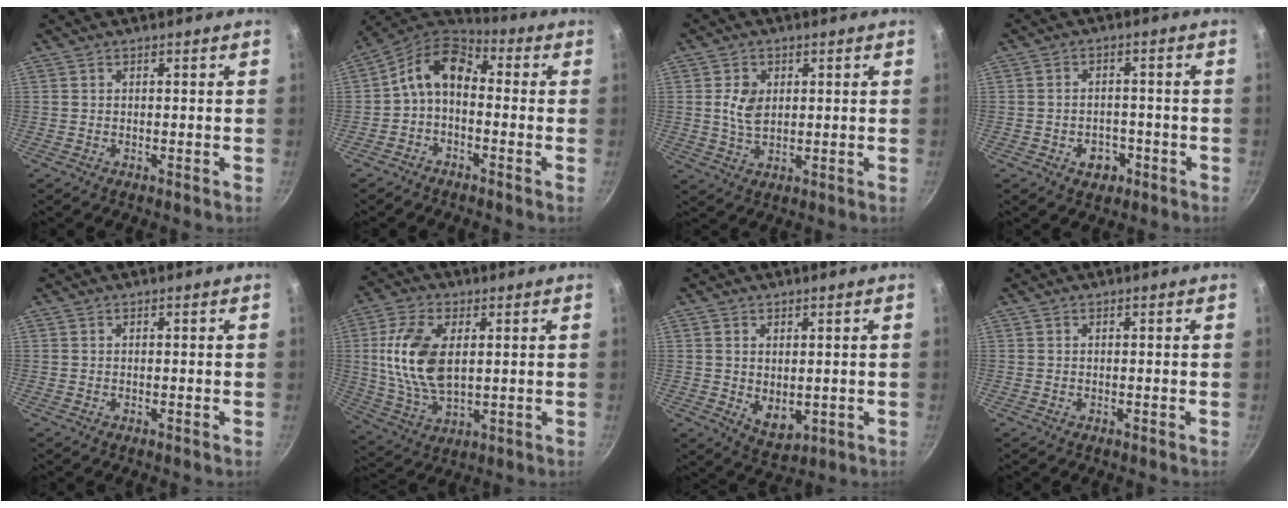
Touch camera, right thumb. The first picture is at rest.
{"total": 9.3, "force": [-0.9, 6.1, 7.0], "torque": [-0.118, 0.044, -0.036]}
{"total": 5.7, "force": [1.0, 3.9, 4.0], "torque": [-0.067, -0.007, 0.021]}
{"total": 5.0, "force": [-2.2, 3.7, 2.6], "torque": [-0.023, 0.018, -0.025]}
{"total": 0.0}
{"total": 14.3, "force": [2.3, 8.0, 11.6], "torque": [-0.221, -0.005, 0.046]}
{"total": 5.7, "force": [0.4, 3.7, 4.3], "torque": [-0.065, -0.018, 0.017]}
{"total": 0.0}